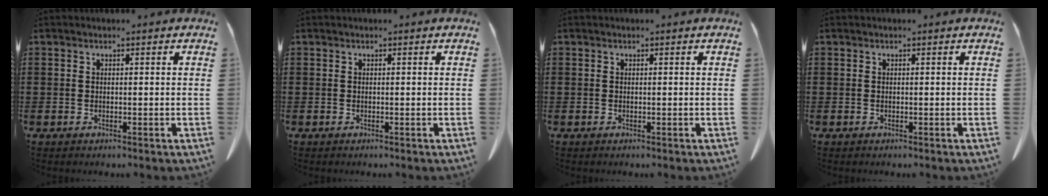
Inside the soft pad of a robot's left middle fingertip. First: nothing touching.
{"total": 0.0}
{"total": 0.0}
{"total": 0.0}